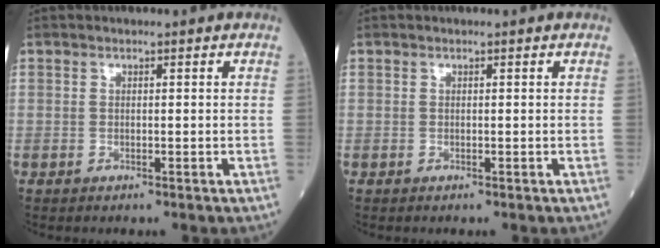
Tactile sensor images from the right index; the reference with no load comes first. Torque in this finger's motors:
{"motor_torque": [0.05, 0.03, 0.04, 0.01]}